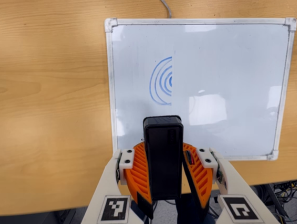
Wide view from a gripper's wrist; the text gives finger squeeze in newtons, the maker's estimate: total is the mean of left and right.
{"total": 7.7, "left": 8.4, "right": 6.9}